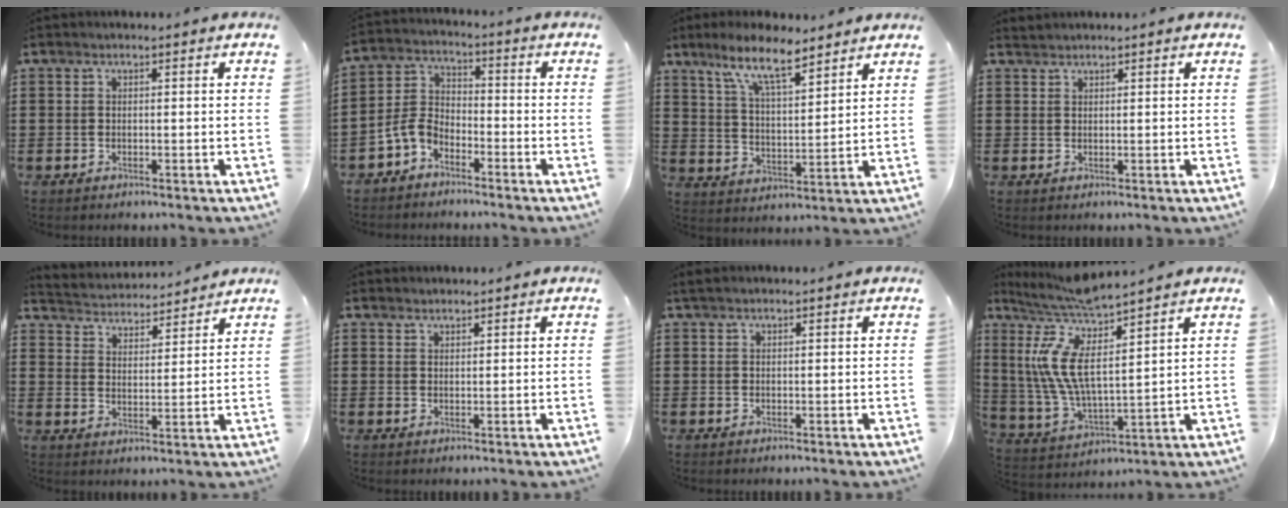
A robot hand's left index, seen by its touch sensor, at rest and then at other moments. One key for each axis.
{"total": 5.3, "fx": -4.0, "fy": 2.8, "fz": 2.1, "tx": -0.067, "ty": 0.003, "tz": -0.088}
{"total": 9.5, "fx": 7.4, "fy": 1.9, "fz": 5.6, "tx": -0.128, "ty": -0.019, "tz": 0.135}
{"total": 0.8, "fx": 0.8, "fy": 0.0, "fz": 0.1, "tx": -0.004, "ty": -0.002, "tz": 0.017}
{"total": 3.4, "fx": 3.4, "fy": 0.4, "fz": -0.3, "tx": -0.016, "ty": -0.027, "tz": 0.055}
{"total": 1.5, "fx": 1.4, "fy": 0.3, "fz": 0.0, "tx": -0.002, "ty": 0.000, "tz": 0.029}
{"total": 1.0, "fx": 0.9, "fy": 0.2, "fz": 0.5, "tx": -0.012, "ty": 0.002, "tz": 0.016}
{"total": 10.0, "fx": 5.9, "fy": 1.4, "fz": 8.0, "tx": -0.200, "ty": -0.056, "tz": 0.093}